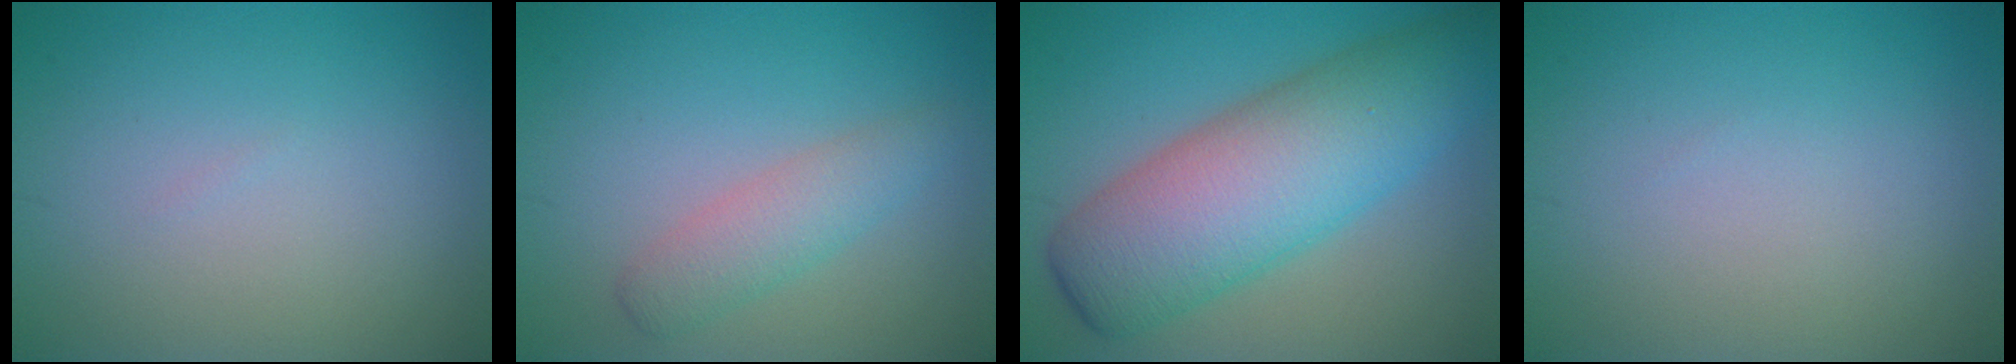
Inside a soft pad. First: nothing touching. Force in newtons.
{"total": 2.8, "press": 2.8, "slide": 0.1}
{"total": 10.5, "press": 10.5, "slide": 0.2}
{"total": 0.0}